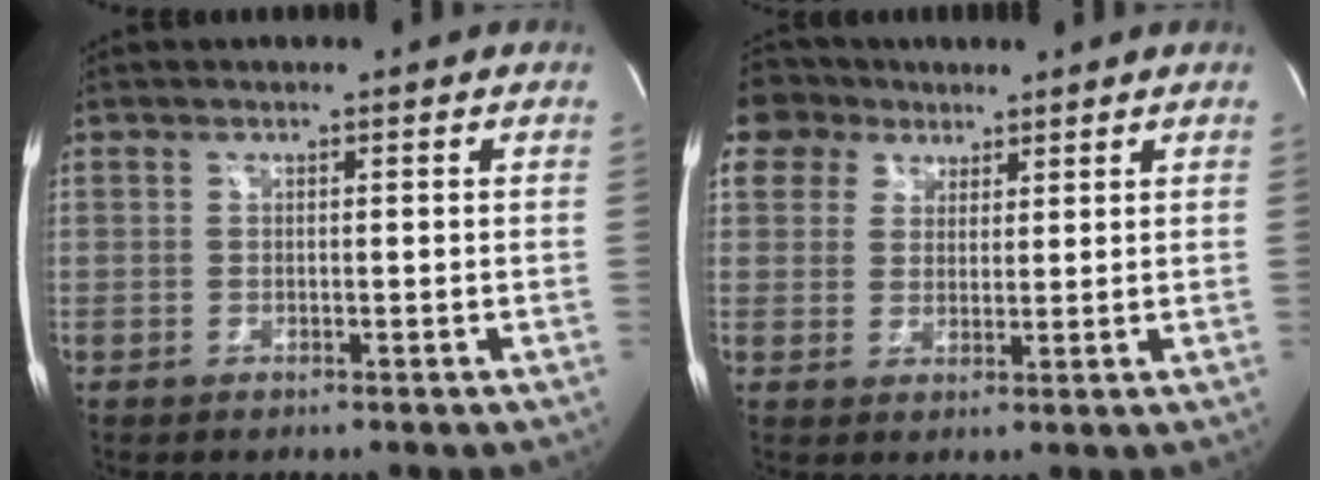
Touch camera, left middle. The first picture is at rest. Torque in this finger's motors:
{"motor_torque": [1.18, -0.96, 1.05, 0.21]}